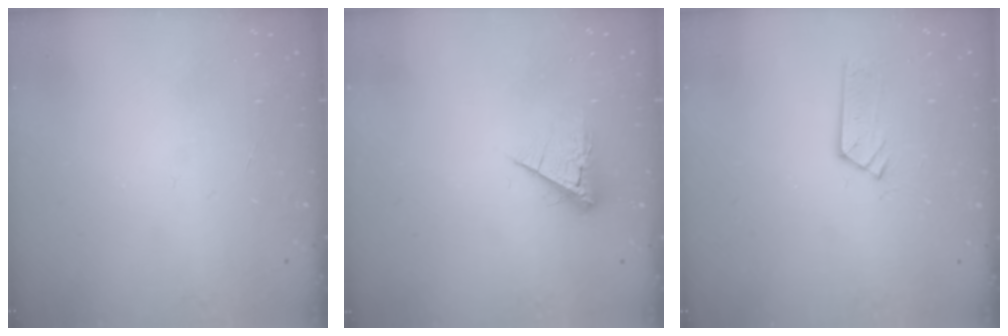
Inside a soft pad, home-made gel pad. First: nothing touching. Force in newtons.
{"total": 6.7, "press": 6.6, "slide": 1.0}
{"total": 3.3, "press": 3.3, "slide": 0.4}